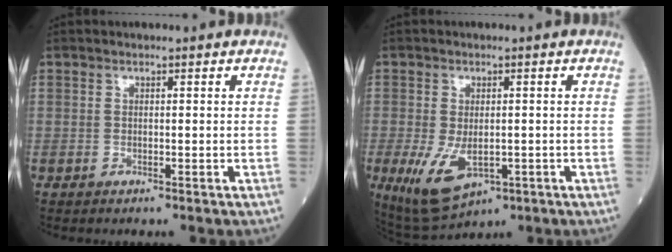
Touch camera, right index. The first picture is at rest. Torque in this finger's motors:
{"motor_torque": [1.07, -0.20, 0.21, 0.06]}